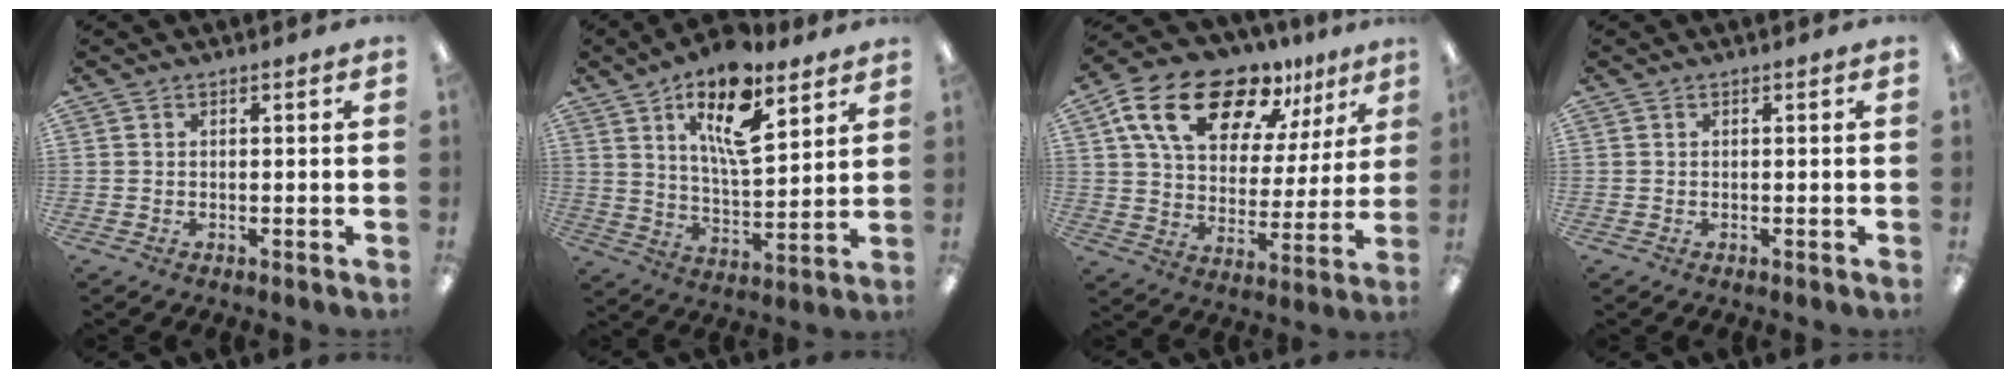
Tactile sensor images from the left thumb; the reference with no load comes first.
{"total": 16.8, "force": [10.2, 6.7, 11.5], "torque": [-0.177, -0.048, 0.166]}
{"total": 20.2, "force": [13.0, 10.6, 11.2], "torque": [-0.190, -0.069, 0.227]}
{"total": 0.0}